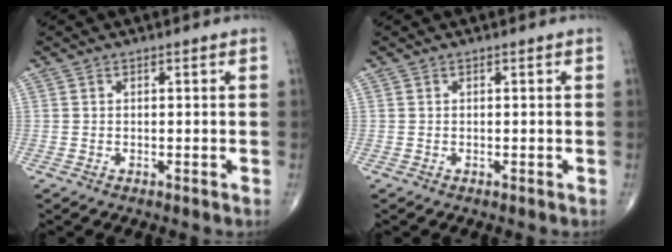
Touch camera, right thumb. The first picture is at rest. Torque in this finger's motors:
{"motor_torque": [-0.06, 0.06, 0.00, 0.00, 0.00]}